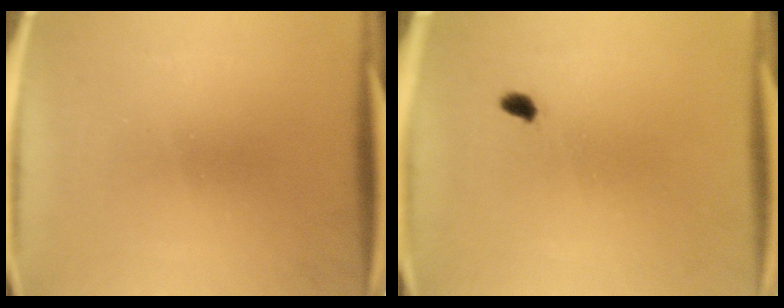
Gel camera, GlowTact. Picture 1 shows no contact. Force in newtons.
{"total": 1.4}